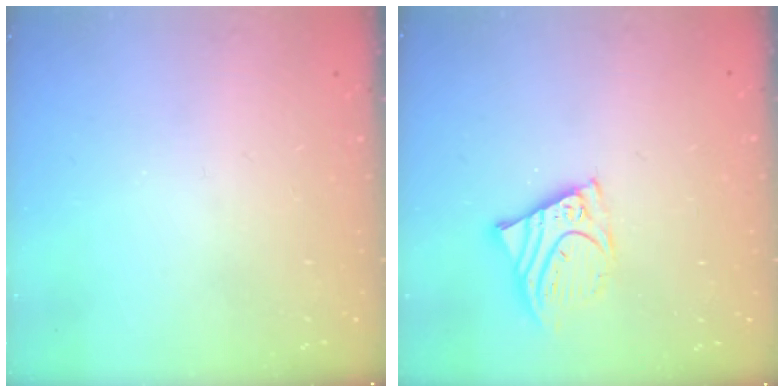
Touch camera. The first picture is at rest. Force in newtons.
{"total": 9.3, "press": 9.2, "slide": 1.0}